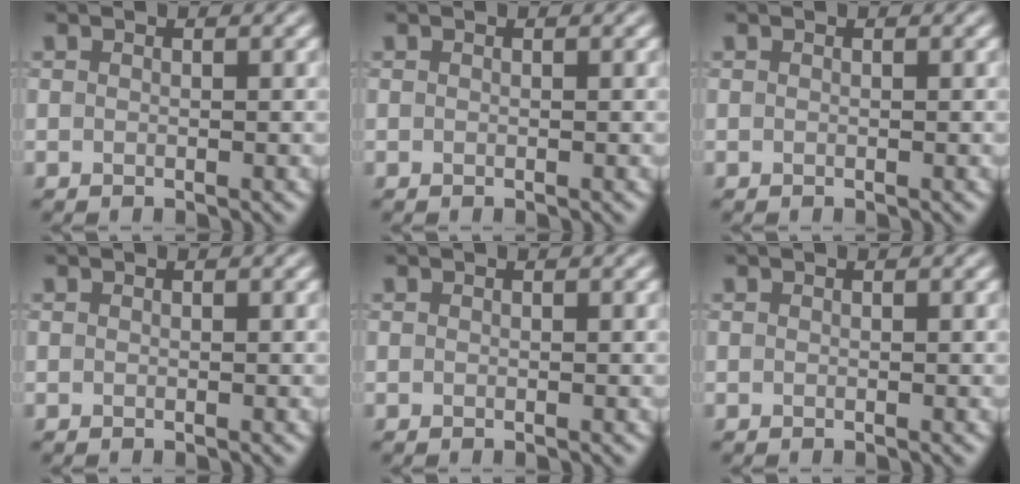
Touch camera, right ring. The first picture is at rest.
{"total": 0.0}
{"total": 0.0}
{"total": 0.0}
{"total": 0.0}
{"total": 0.0}